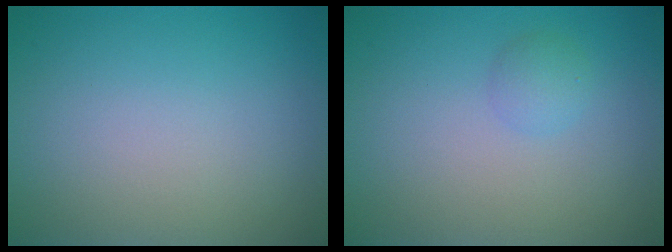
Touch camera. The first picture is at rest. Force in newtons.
{"total": 1.2, "press": 1.2, "slide": 0.1}